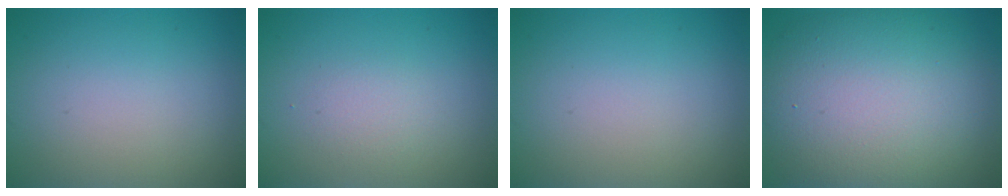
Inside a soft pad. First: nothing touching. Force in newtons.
{"total": 1.4, "press": 1.3, "slide": 0.1}
{"total": 0.0}
{"total": 13.5, "press": 13.5, "slide": 0.3}